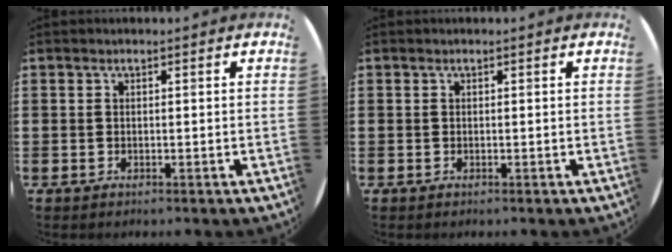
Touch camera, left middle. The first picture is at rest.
{"total": 0.0}